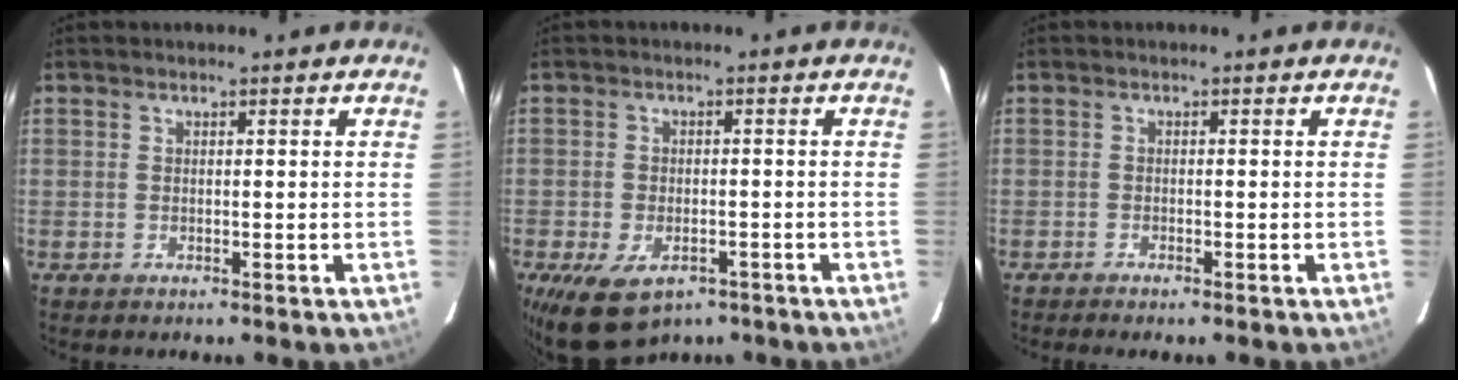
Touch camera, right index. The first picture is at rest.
{"total": 9.6, "force": [-5.9, 5.4, 5.5], "torque": [-0.116, -0.024, -0.089]}
{"total": 1.6, "force": [-1.4, 0.1, 0.8], "torque": [-0.025, -0.004, -0.025]}